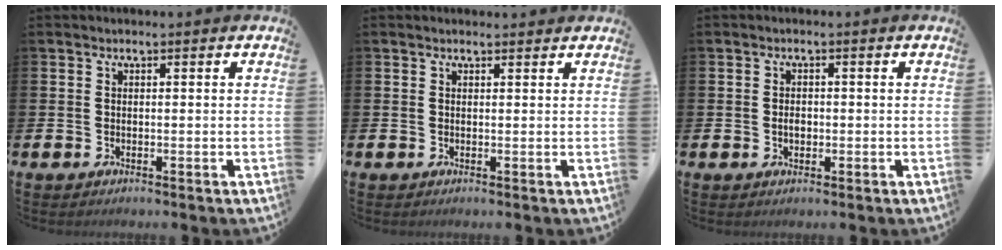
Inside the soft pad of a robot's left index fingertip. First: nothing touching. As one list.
[{"total": 0.7, "force": [0.6, 0.2, 0.2], "torque": [0.004, -0.001, 0.009]}, {"total": 1.6, "force": [-0.2, 1.1, 1.1], "torque": [-0.010, 0.003, -0.007]}]